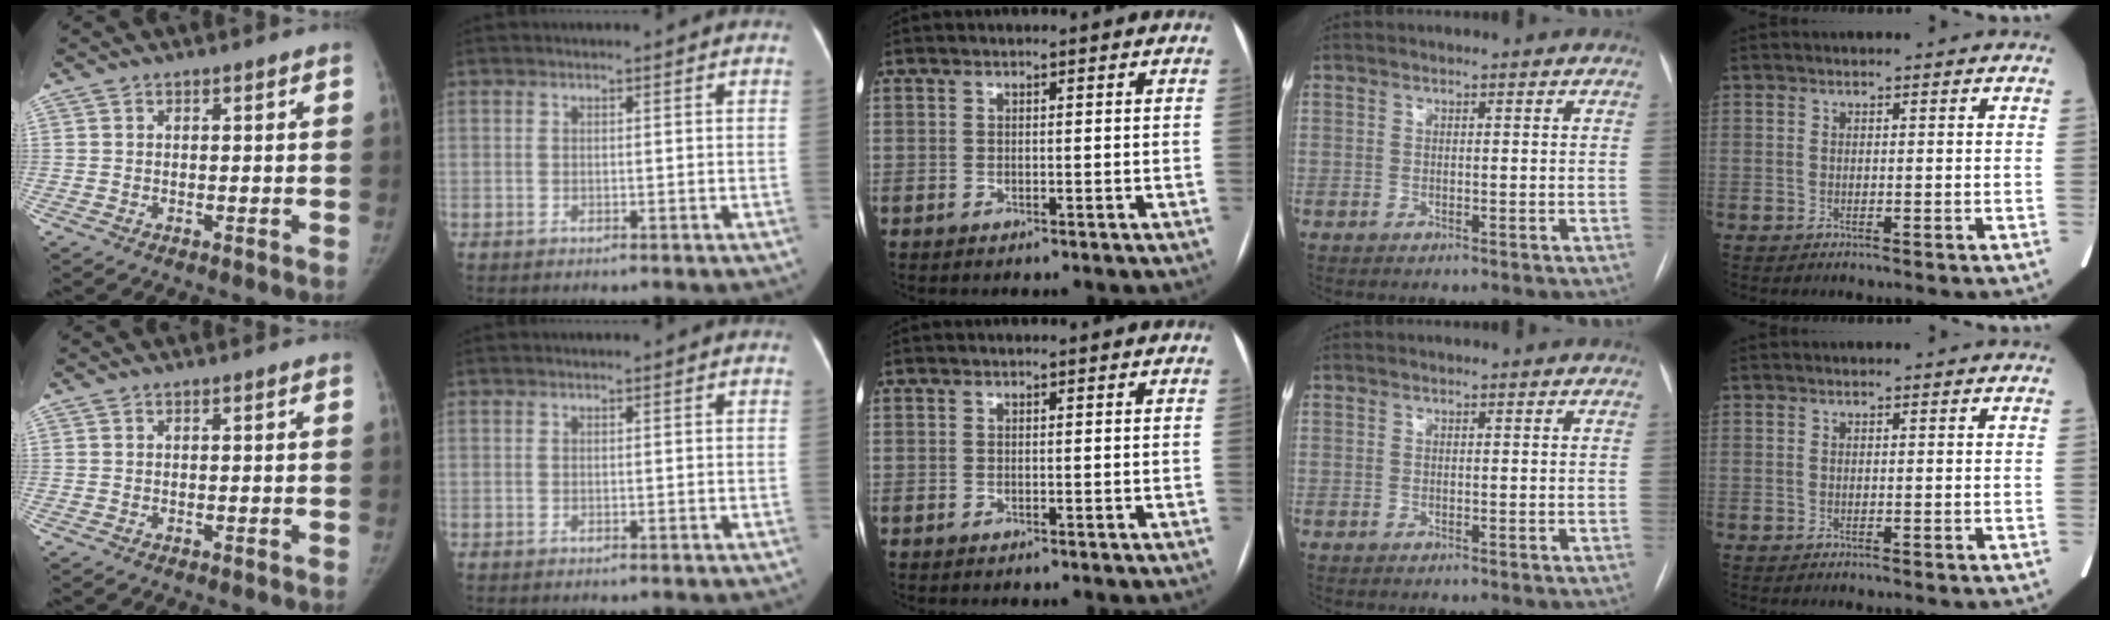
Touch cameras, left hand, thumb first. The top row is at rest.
{}